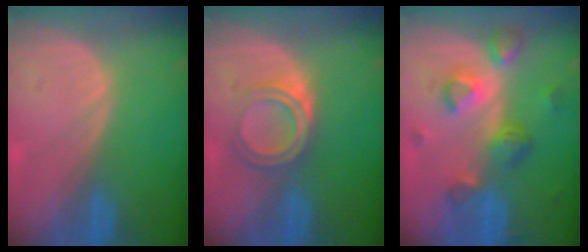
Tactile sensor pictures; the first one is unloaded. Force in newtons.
{"total": 4.4, "press": 4.4, "slide": 0.2}
{"total": 7.8, "press": 7.0, "slide": 3.6}